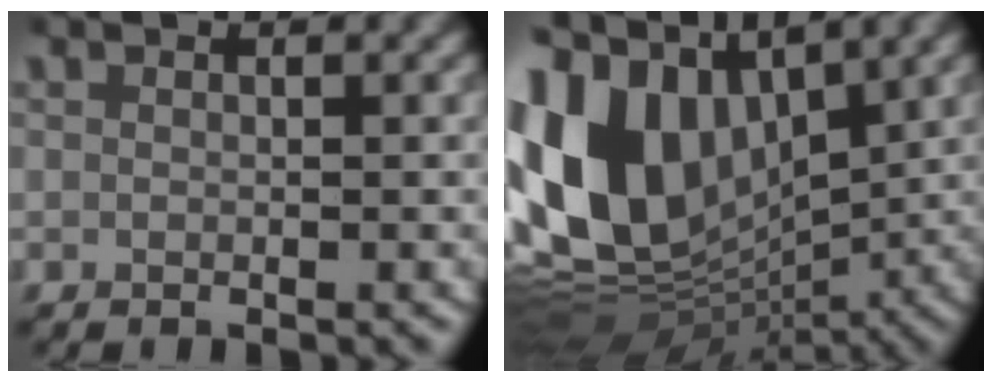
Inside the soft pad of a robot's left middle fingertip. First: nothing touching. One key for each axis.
{"total": 15.9, "fx": 0.4, "fy": 11.3, "fz": 11.2, "tx": -0.235, "ty": -0.031, "tz": 0.021}